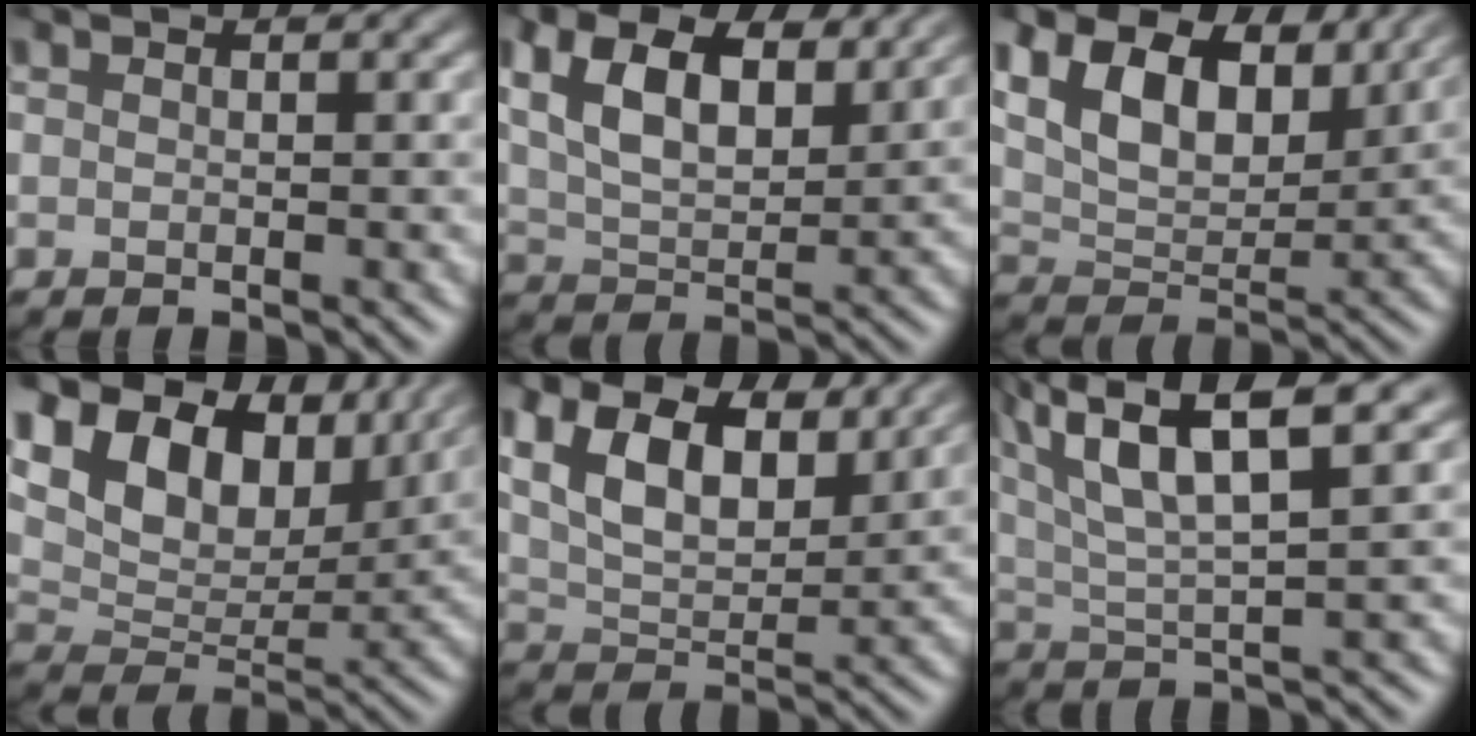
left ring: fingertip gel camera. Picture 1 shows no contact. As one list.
[{"total": 7.3, "force": [3.4, 3.7, 5.3], "torque": [-0.111, 0.005, 0.062]}, {"total": 8.4, "force": [4.2, 4.7, 5.5], "torque": [-0.106, 0.002, 0.071]}, {"total": 12.9, "force": [7.5, 7.7, 7.1], "torque": [-0.153, 0.038, 0.123]}, {"total": 7.7, "force": [3.5, 4.2, 5.4], "torque": [-0.115, 0.002, 0.060]}, {"total": 8.4, "force": [4.3, 1.7, 7.0], "torque": [-0.125, 0.021, 0.077]}]